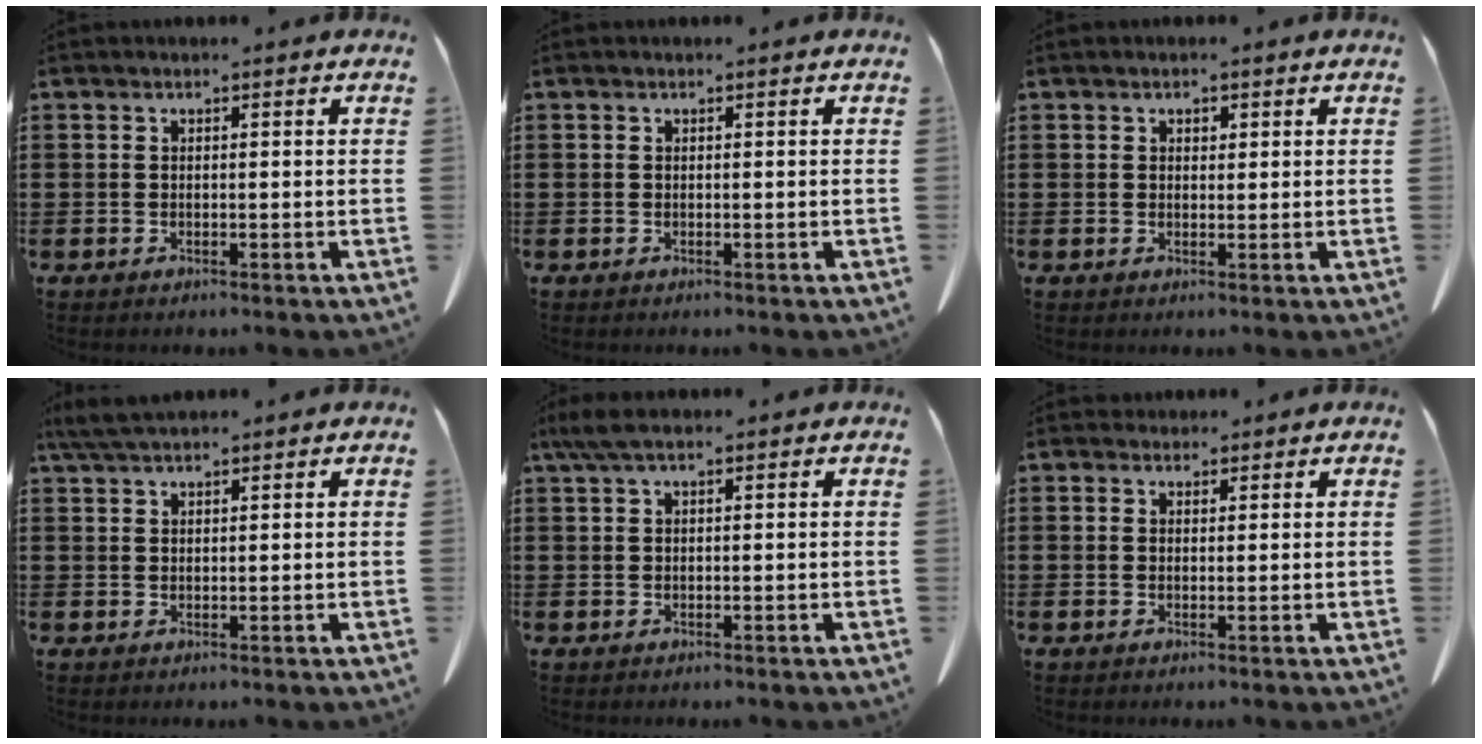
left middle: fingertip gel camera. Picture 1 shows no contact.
{"total": 0.0}
{"total": 1.1, "force": [0.8, 0.7, 0.4], "torque": [-0.001, -0.001, 0.013]}
{"total": 3.7, "force": [2.9, 0.6, 2.1], "torque": [-0.049, 0.000, 0.056]}
{"total": 2.8, "force": [1.5, 0.6, 2.2], "torque": [-0.046, 0.003, 0.028]}
{"total": 1.5, "force": [1.3, 0.8, 0.1], "torque": [0.003, 0.000, 0.025]}